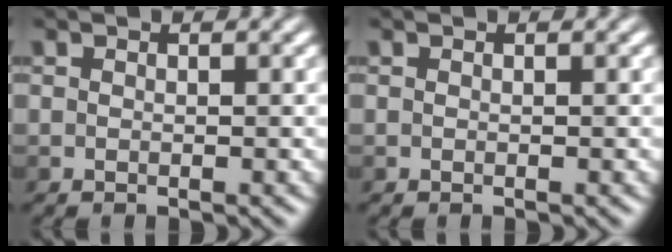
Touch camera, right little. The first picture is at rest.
{"total": 0.0}